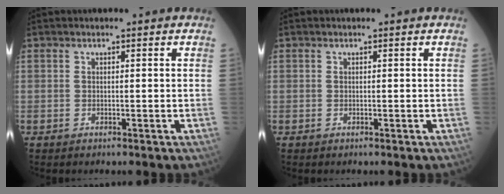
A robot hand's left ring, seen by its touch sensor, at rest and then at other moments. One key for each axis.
{"total": 0.0}